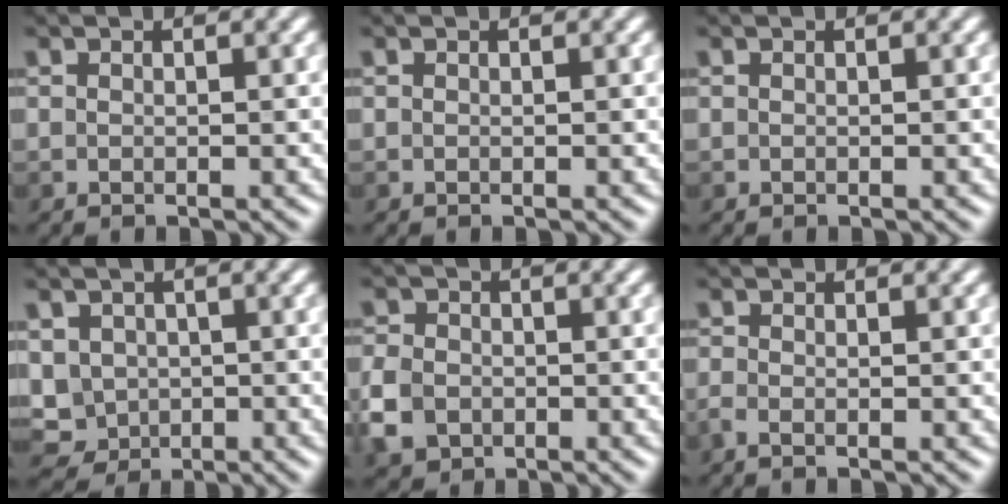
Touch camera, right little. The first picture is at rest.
{"total": 0.0}
{"total": 0.0}
{"total": 5.1, "force": [0.3, 4.7, 1.9], "torque": [-0.038, 0.024, -0.014]}
{"total": 4.9, "force": [-1.8, 3.8, 2.5], "torque": [-0.057, -0.007, -0.041]}
{"total": 0.8, "force": [-0.5, 0.2, 0.6], "torque": [-0.016, 0.006, -0.012]}